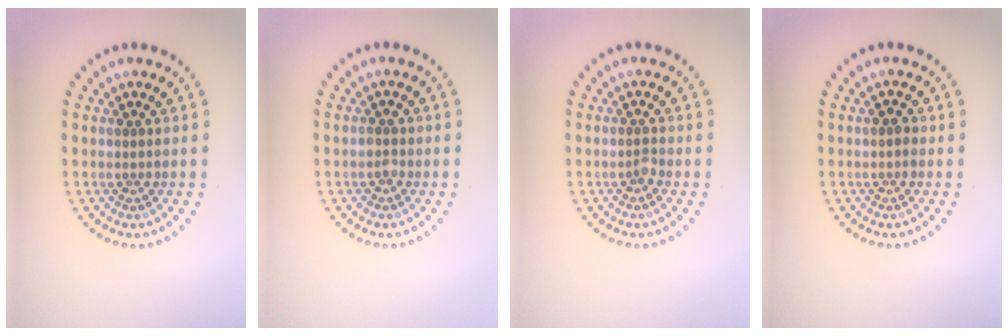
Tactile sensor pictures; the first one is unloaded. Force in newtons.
{"total": 1.0, "press": 1.0, "slide": 0.2}
{"total": 0.8, "press": 0.5, "slide": 0.5}
{"total": 0.7, "press": 0.7, "slide": 0.1}